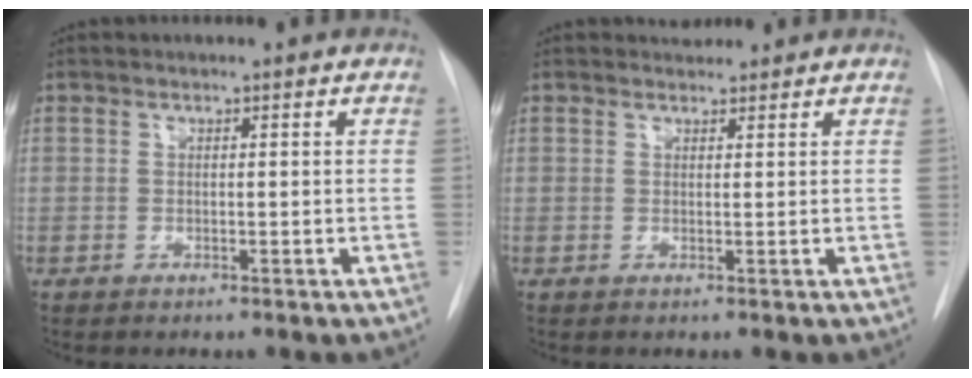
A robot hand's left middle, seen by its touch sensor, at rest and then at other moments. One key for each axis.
{"total": 1.3, "fx": 1.2, "fy": 0.5, "fz": -0.1, "tx": -0.002, "ty": 0.005, "tz": 0.018}